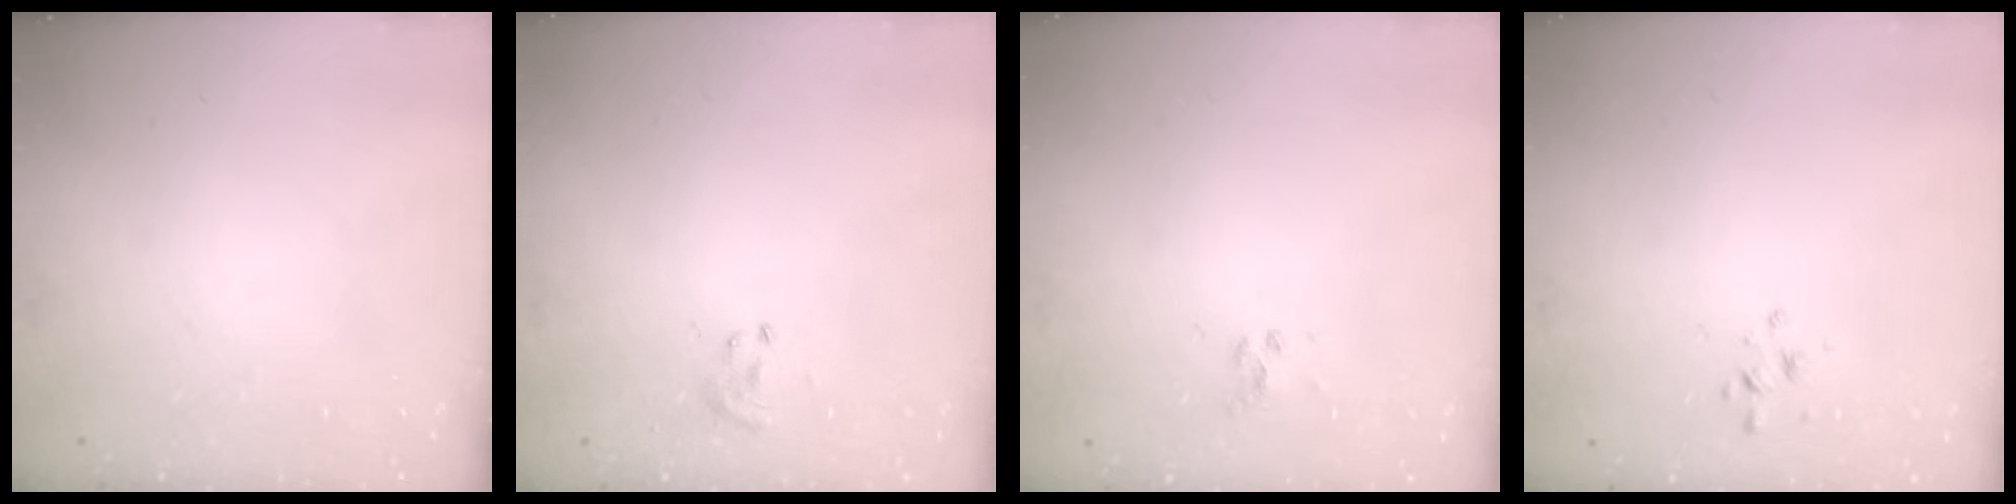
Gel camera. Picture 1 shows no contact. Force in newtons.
{"total": 2.3, "press": 2.1, "slide": 1.0}
{"total": 2.3, "press": 2.1, "slide": 1.0}
{"total": 1.7, "press": 1.7, "slide": 0.3}